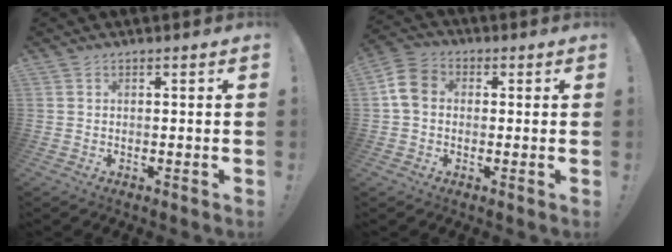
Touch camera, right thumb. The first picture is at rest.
{"total": 8.0, "force": [0.5, 6.3, 4.9], "torque": [-0.087, 0.015, 0.015]}